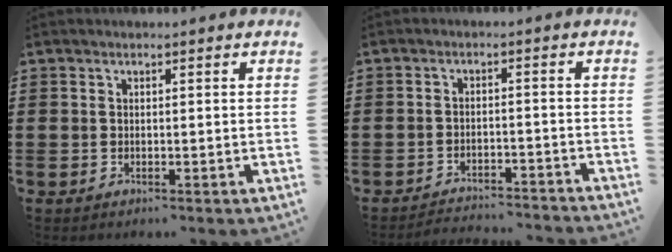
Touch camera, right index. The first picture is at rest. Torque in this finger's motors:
{"motor_torque": [1.13, 1.01, -0.48, -0.14]}